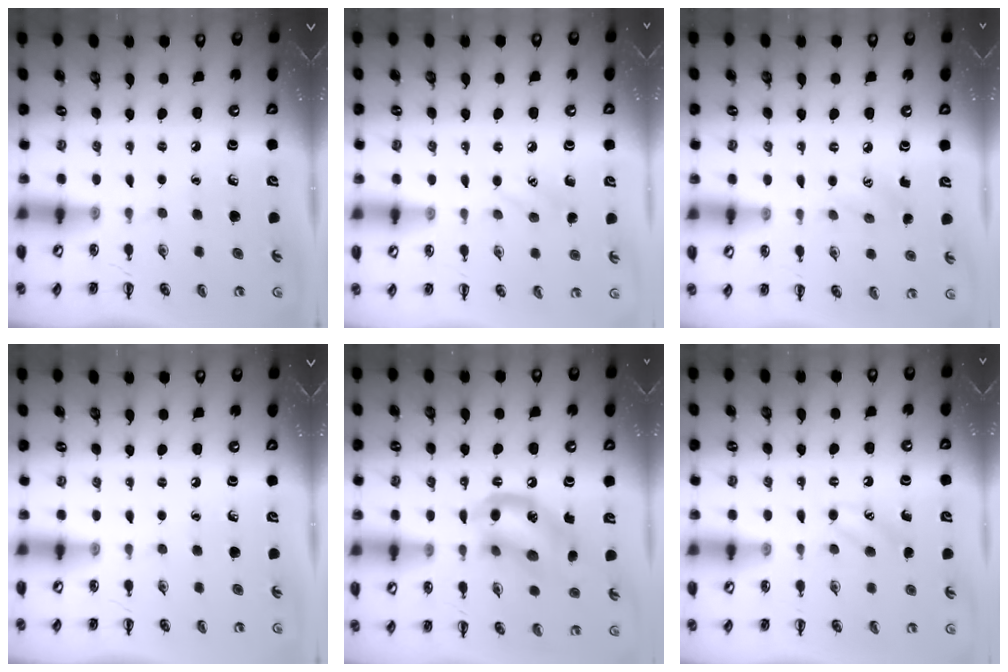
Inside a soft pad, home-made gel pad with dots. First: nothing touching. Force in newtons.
{"total": 6.9, "press": 6.7, "slide": 1.7}
{"total": 5.2, "press": 5.0, "slide": 1.3}
{"total": 0.0}
{"total": 13.8, "press": 13.8, "slide": 1.4}
{"total": 4.6, "press": 4.4, "slide": 1.3}